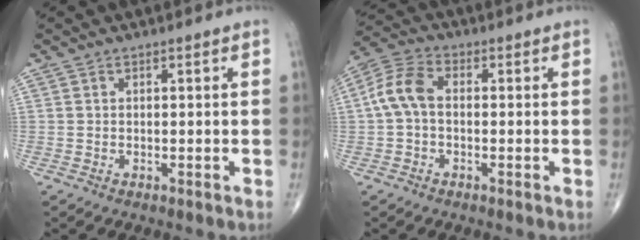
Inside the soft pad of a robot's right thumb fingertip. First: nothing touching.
{"total": 7.2, "force": [-0.1, 4.6, 5.6], "torque": [-0.117, 0.022, -0.014]}